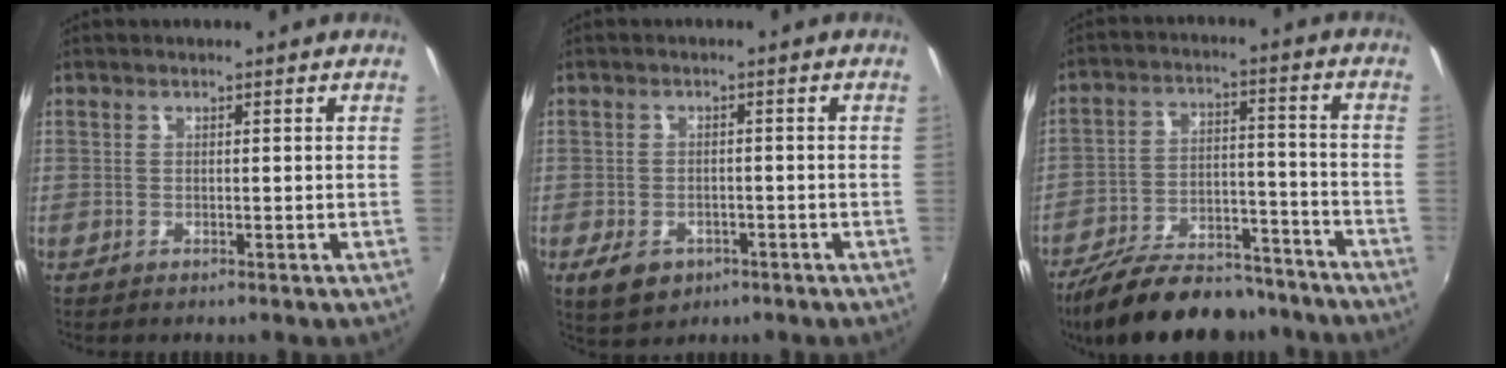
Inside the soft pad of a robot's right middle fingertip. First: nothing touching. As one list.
[{"total": 5.7, "force": [-2.8, 3.9, 3.2], "torque": [-0.072, -0.012, -0.041]}, {"total": 21.6, "force": [-17.9, 7.5, 9.5], "torque": [-0.182, 0.003, -0.252]}]